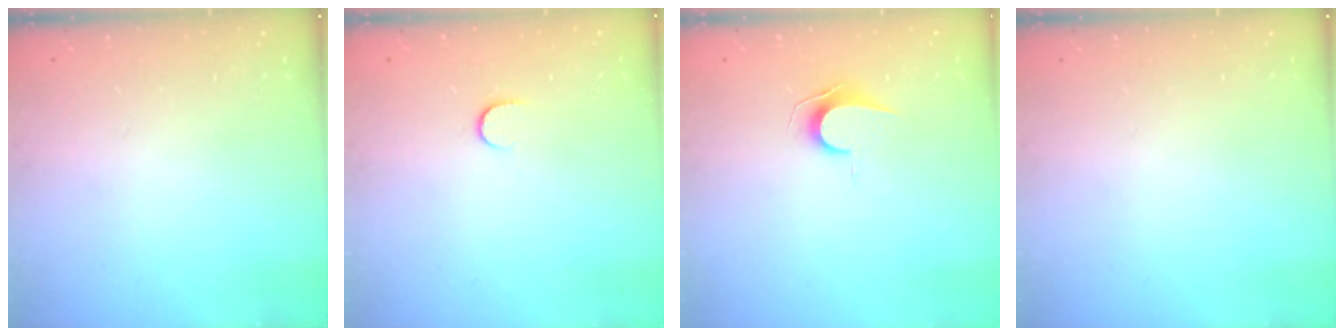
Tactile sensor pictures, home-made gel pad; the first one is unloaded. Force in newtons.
{"total": 5.3, "press": 5.2, "slide": 0.5}
{"total": 7.0, "press": 7.0, "slide": 0.6}
{"total": 0.0}